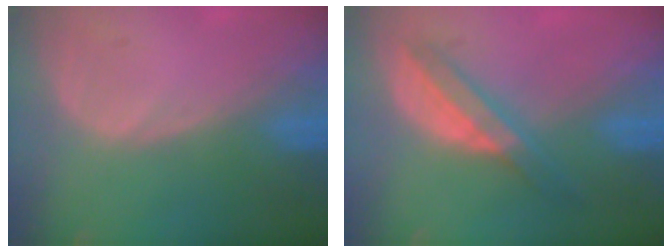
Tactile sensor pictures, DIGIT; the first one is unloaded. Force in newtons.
{"total": 5.5, "press": 5.3, "slide": 1.6}